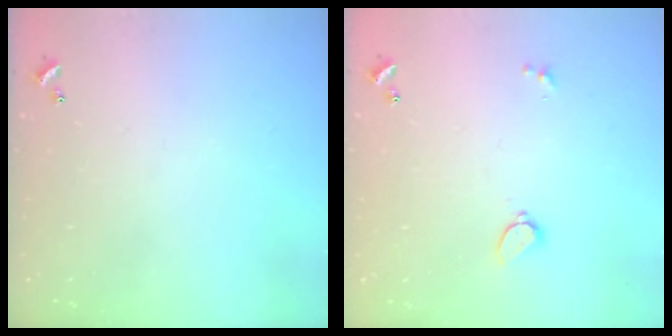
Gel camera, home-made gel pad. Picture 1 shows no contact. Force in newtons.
{"total": 1.7, "press": 1.6, "slide": 0.5}